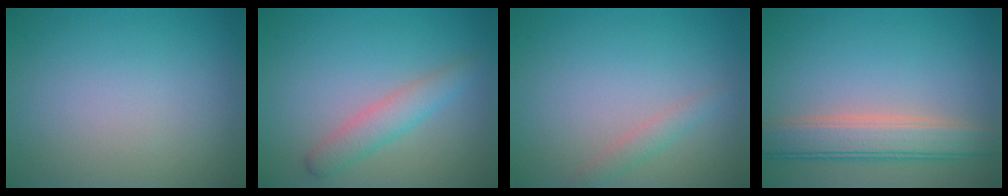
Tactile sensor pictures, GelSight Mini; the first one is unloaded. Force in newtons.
{"total": 2.7, "press": 2.7, "slide": 0.1}
{"total": 1.3, "press": 1.3, "slide": 0.1}
{"total": 5.0, "press": 5.0, "slide": 0.2}